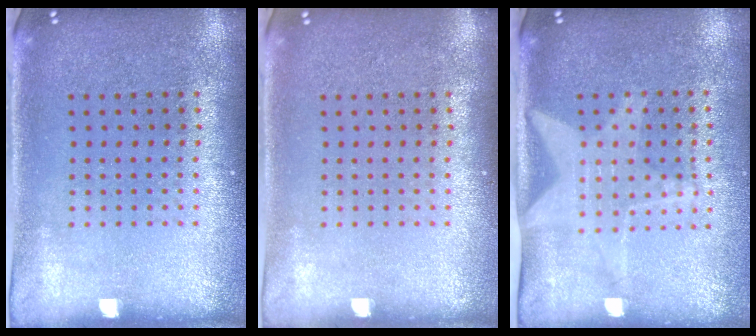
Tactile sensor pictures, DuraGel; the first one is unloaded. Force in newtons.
{"total": 0.0}
{"total": 1.8, "press": 1.5, "slide": 1.1}